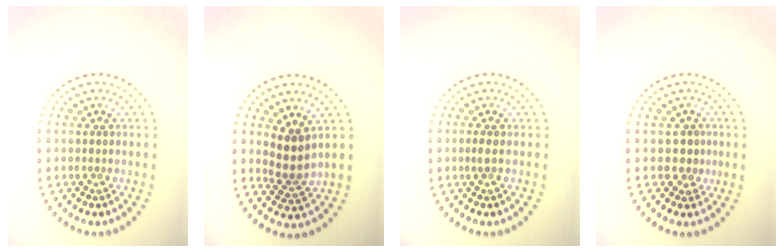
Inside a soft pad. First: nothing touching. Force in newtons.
{"total": 2.8, "press": 2.2, "slide": 1.6}
{"total": 0.6, "press": 0.5, "slide": 0.2}
{"total": 1.6, "press": 1.2, "slide": 1.0}